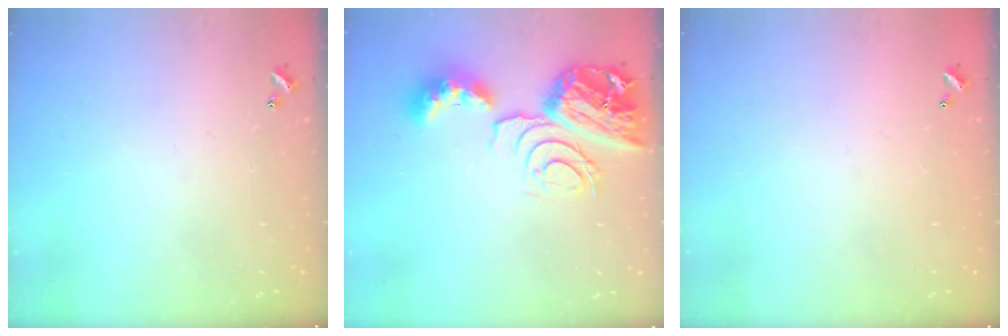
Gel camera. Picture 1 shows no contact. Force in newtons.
{"total": 13.7, "press": 13.6, "slide": 1.8}
{"total": 3.0, "press": 3.0, "slide": 0.1}